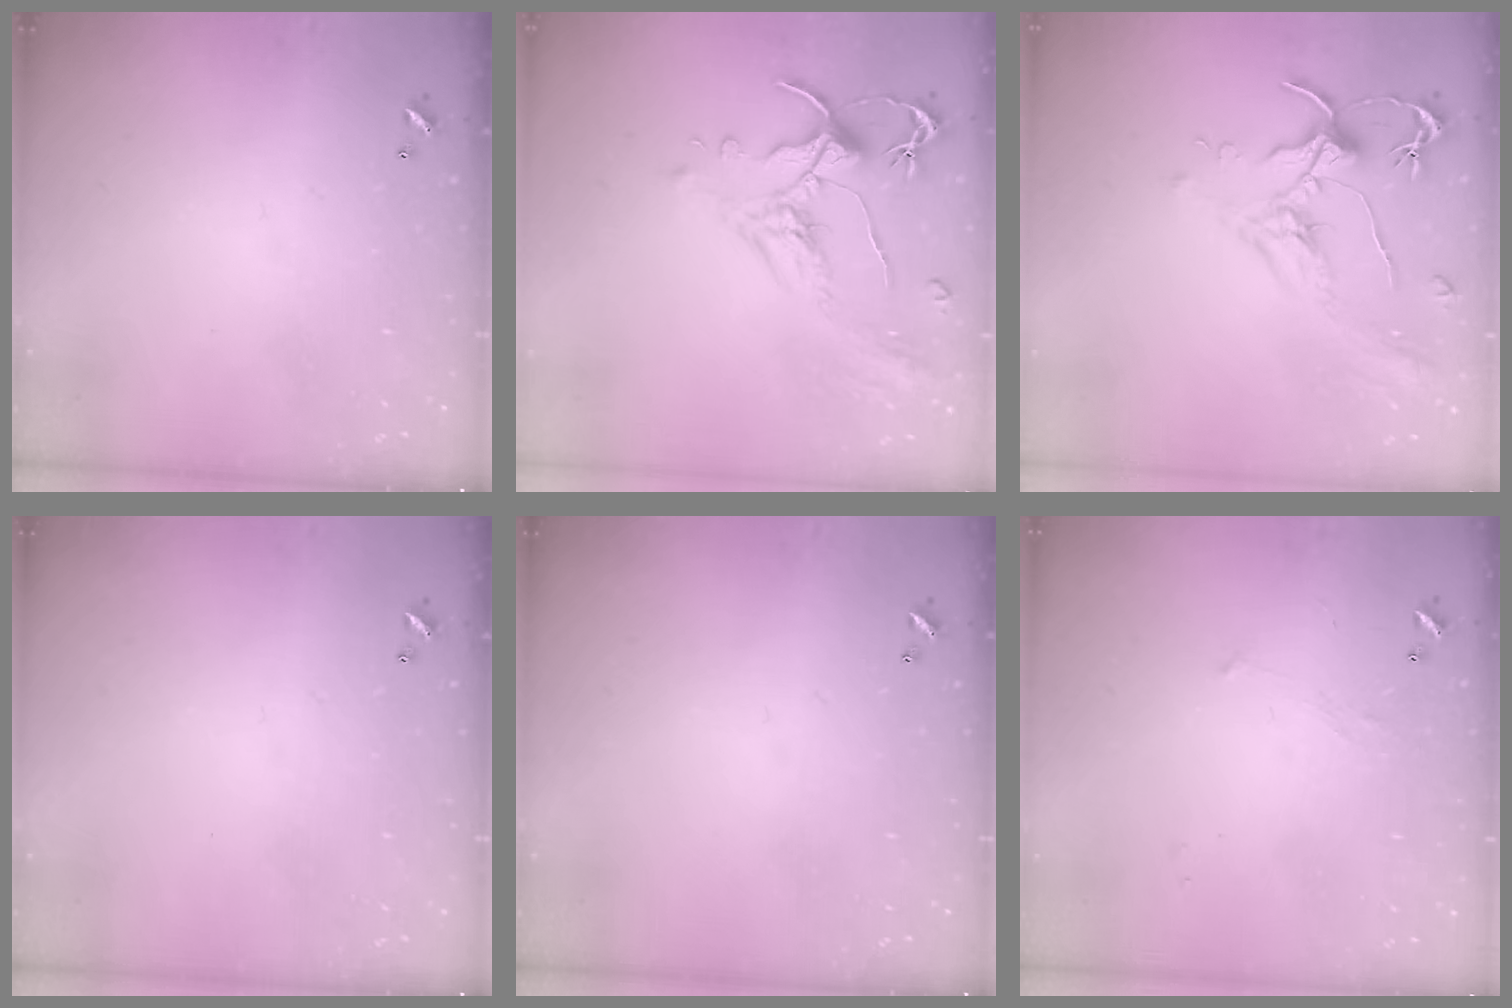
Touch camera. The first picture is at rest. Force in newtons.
{"total": 1.8, "press": 1.3, "slide": 1.3}
{"total": 1.9, "press": 1.7, "slide": 0.8}
{"total": 0.0}
{"total": 0.0}
{"total": 3.0, "press": 2.9, "slide": 0.4}